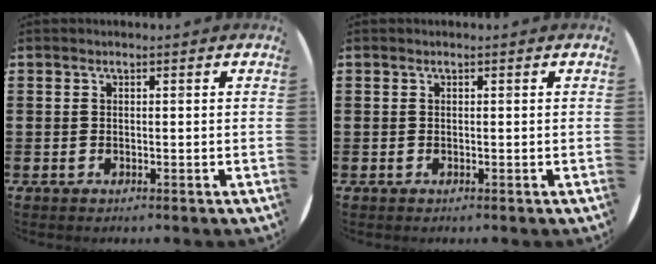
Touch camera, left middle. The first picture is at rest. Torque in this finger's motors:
{"motor_torque": [0.00, 0.00, 0.00, 0.00]}